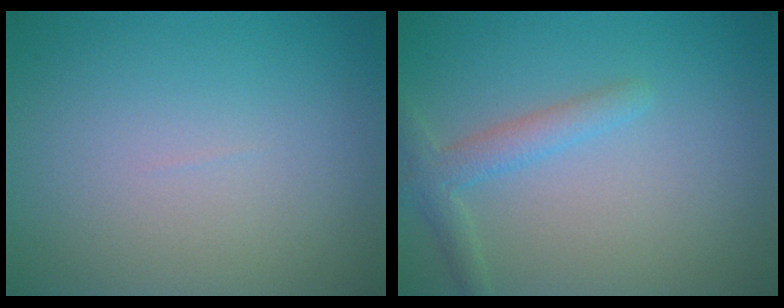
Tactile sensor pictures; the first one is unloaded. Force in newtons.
{"total": 2.3, "press": 2.3, "slide": 0.1}